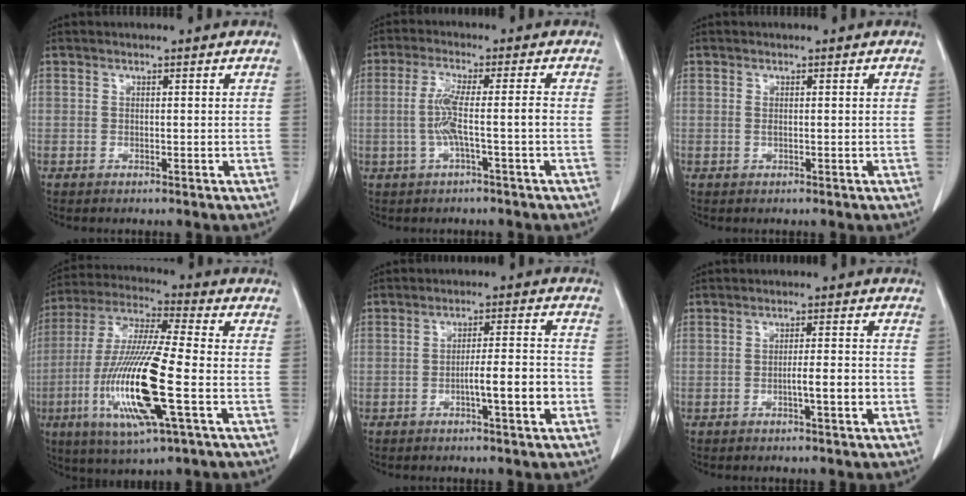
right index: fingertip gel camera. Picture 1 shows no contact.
{"total": 5.5, "force": [-1.2, -0.3, 5.3], "torque": [-0.113, 0.009, -0.021]}
{"total": 0.5, "force": [0.0, 0.1, 0.5], "torque": [-0.015, -0.002, 0.002]}
{"total": 18.2, "force": [-4.6, 1.5, 17.5], "torque": [-0.366, -0.019, -0.085]}
{"total": 6.7, "force": [-2.4, 0.4, 6.2], "torque": [-0.095, 0.009, -0.035]}
{"total": 3.8, "force": [-1.3, 0.1, 3.6], "torque": [-0.052, 0.001, -0.020]}